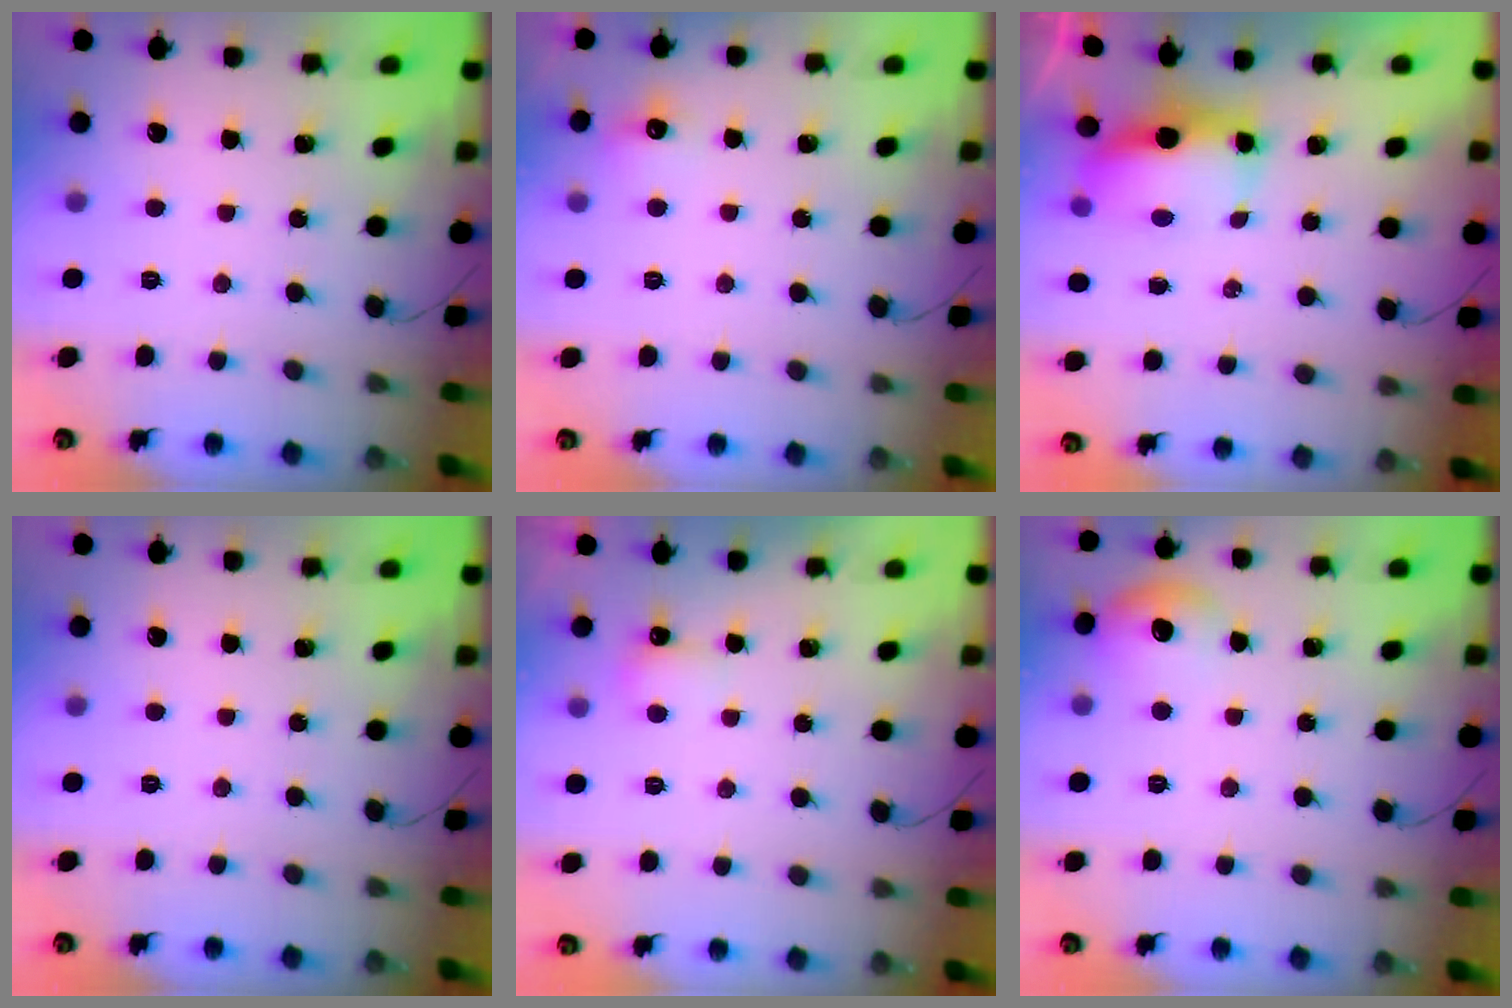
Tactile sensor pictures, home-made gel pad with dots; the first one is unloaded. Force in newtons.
{"total": 5.7, "press": 5.5, "slide": 1.7}
{"total": 7.0, "press": 6.9, "slide": 1.2}
{"total": 0.0}
{"total": 3.2, "press": 3.1, "slide": 0.8}
{"total": 9.2, "press": 8.2, "slide": 4.0}